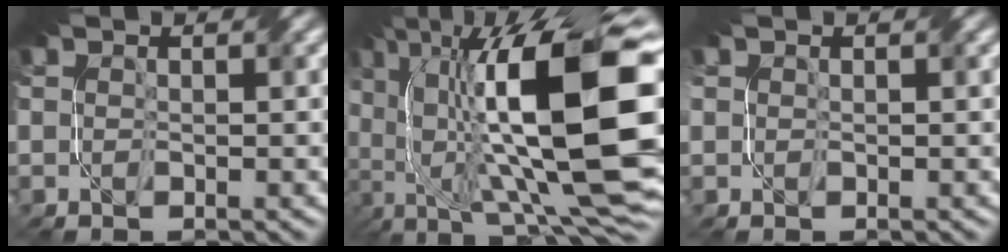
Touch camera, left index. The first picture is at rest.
{"total": 19.4, "force": [2.3, 8.0, 17.5], "torque": [-0.278, 0.003, 0.052]}
{"total": 0.8, "force": [0.5, 0.7, 0.2], "torque": [-0.005, 0.004, 0.011]}